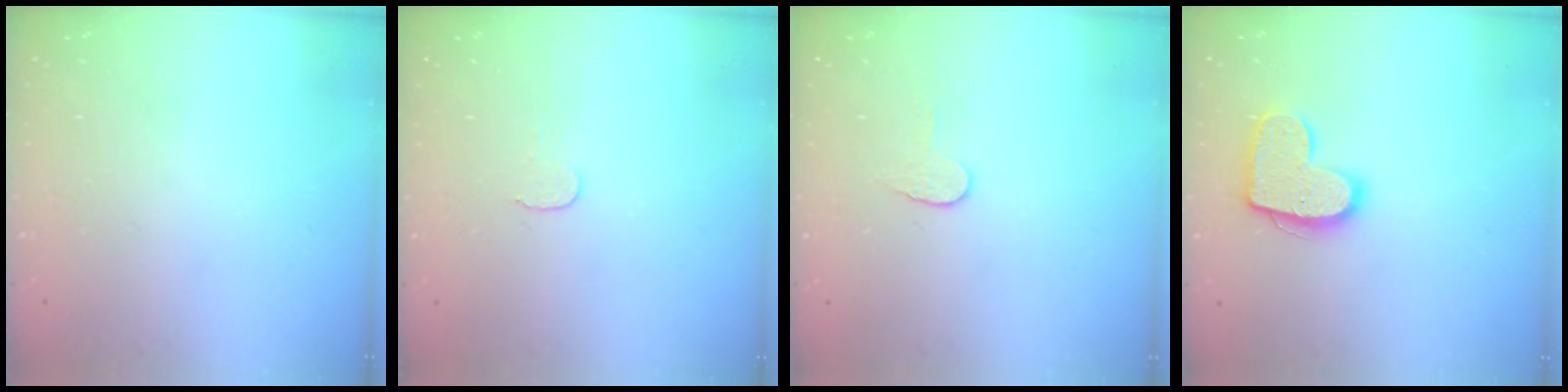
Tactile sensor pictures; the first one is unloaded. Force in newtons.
{"total": 3.7, "press": 3.7, "slide": 0.3}
{"total": 5.3, "press": 5.3, "slide": 0.5}
{"total": 12.8, "press": 12.8, "slide": 0.6}